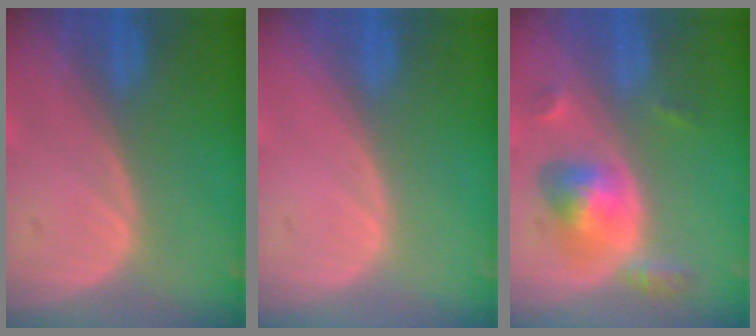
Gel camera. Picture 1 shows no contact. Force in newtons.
{"total": 0.0}
{"total": 6.1, "press": 5.7, "slide": 2.2}